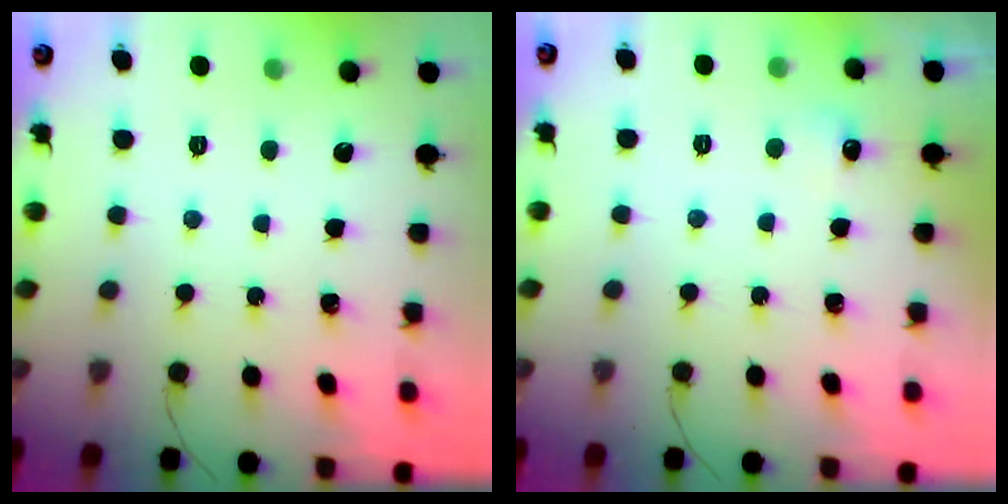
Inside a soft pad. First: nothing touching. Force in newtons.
{"total": 12.4, "press": 4.3, "slide": 11.6}